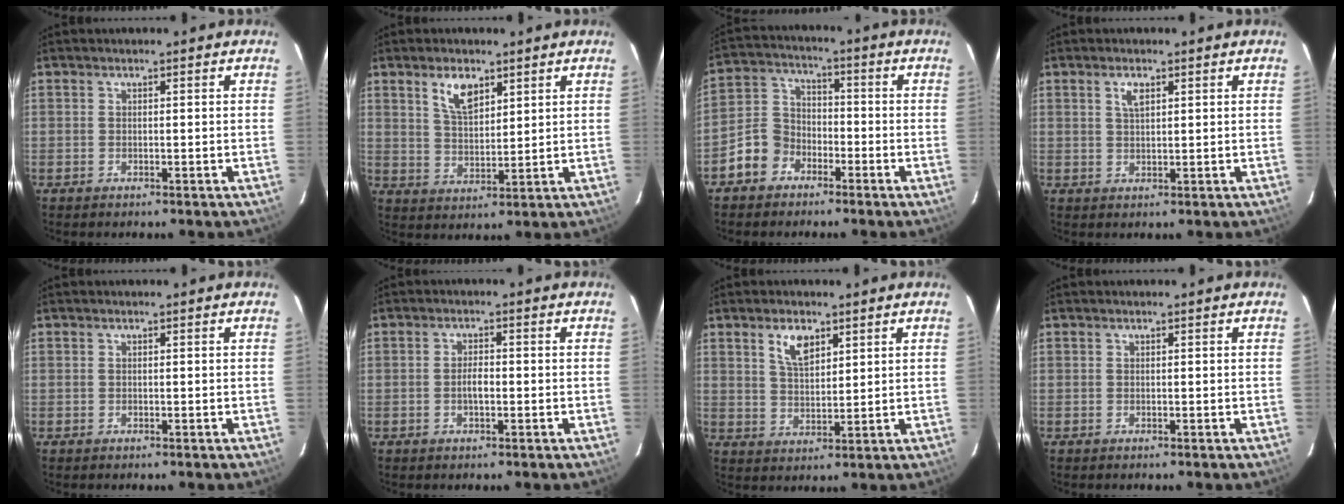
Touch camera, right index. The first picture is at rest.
{"total": 6.4, "force": [3.8, 3.0, 4.2], "torque": [-0.076, 0.005, 0.075]}
{"total": 7.6, "force": [-4.5, 5.7, 2.1], "torque": [-0.052, 0.031, -0.086]}
{"total": 2.5, "force": [1.2, 1.1, 1.9], "torque": [-0.035, 0.003, 0.023]}
{"total": 0.0}
{"total": 2.4, "force": [-0.6, 1.0, 2.1], "torque": [-0.039, 0.001, -0.011]}
{"total": 5.6, "force": [3.2, 2.7, 3.8], "torque": [-0.068, 0.004, 0.062]}
{"total": 0.0}